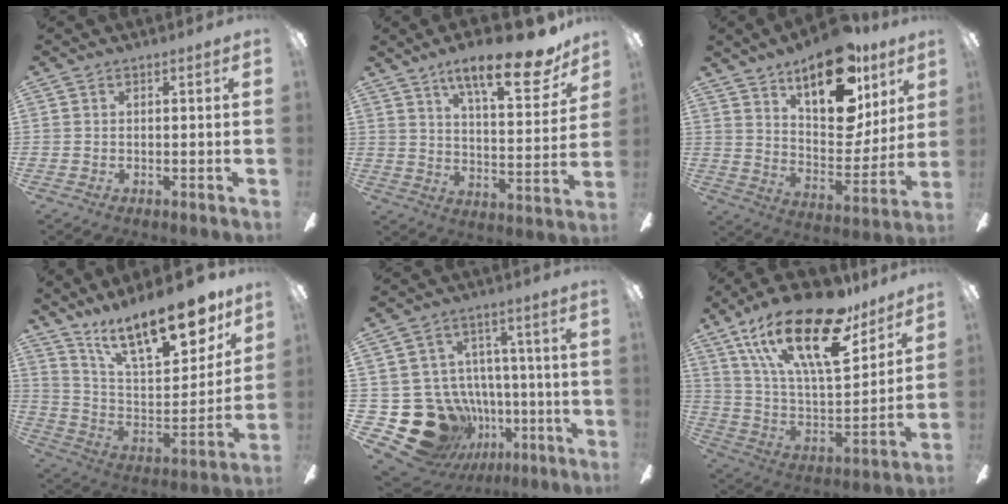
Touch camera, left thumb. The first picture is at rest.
{"total": 19.0, "force": [13.3, 5.6, 12.4], "torque": [-0.190, -0.077, 0.212]}
{"total": 20.4, "force": [13.4, 9.1, 12.4], "torque": [-0.182, -0.080, 0.229]}
{"total": 21.9, "force": [15.2, 8.2, 13.6], "torque": [-0.205, -0.096, 0.257]}
{"total": 21.0, "force": [-8.1, 17.3, 8.9], "torque": [-0.183, 0.044, -0.085]}
{"total": 26.6, "force": [16.7, 10.5, 17.9], "torque": [-0.320, -0.090, 0.282]}